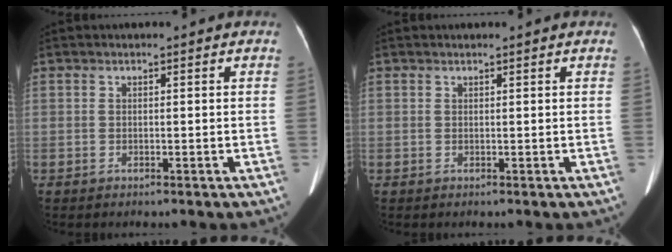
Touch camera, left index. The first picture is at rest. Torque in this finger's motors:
{"motor_torque": [-0.05, -0.10, 0.03, 0.02]}